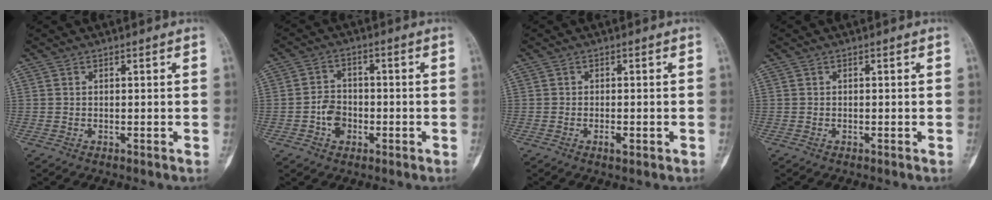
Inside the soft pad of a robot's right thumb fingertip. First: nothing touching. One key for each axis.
{"total": 5.2, "fx": -1.7, "fy": 4.1, "fz": 2.8, "tx": -0.028, "ty": 0.018, "tz": -0.034}
{"total": 1.9, "fx": -0.8, "fy": 0.8, "fz": 1.5, "tx": -0.025, "ty": 0.001, "tz": -0.012}
{"total": 0.0}